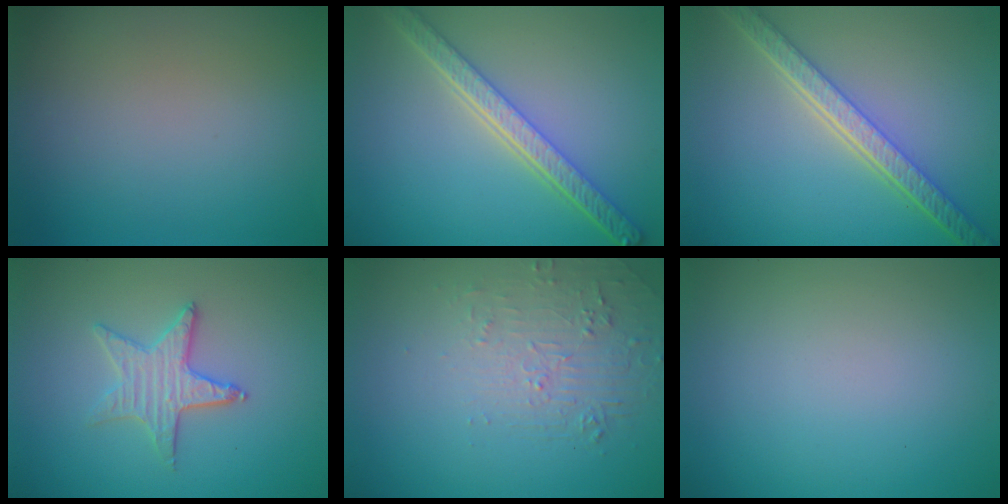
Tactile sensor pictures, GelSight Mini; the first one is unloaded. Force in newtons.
{"total": 5.1, "press": 4.0, "slide": 3.2}
{"total": 5.7, "press": 4.3, "slide": 3.7}
{"total": 2.9, "press": 2.8, "slide": 0.8}
{"total": 2.1, "press": 0.9, "slide": 1.9}
{"total": 0.0}